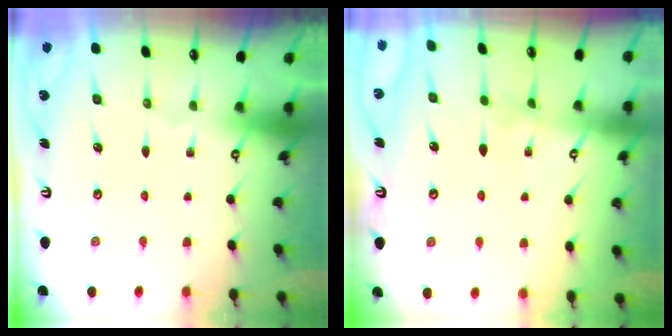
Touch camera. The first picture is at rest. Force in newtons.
{"total": 3.0, "press": 3.0, "slide": 0.3}